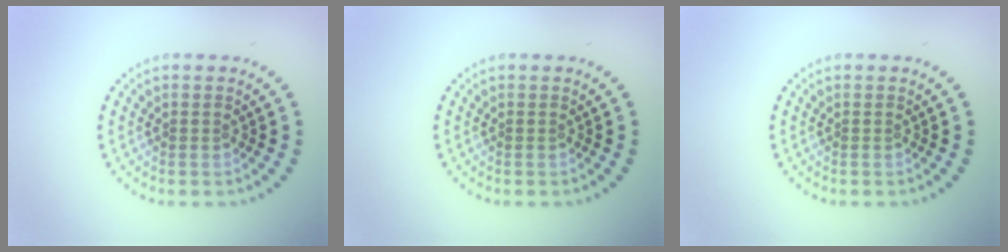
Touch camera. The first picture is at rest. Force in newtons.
{"total": 0.0}
{"total": 0.0}